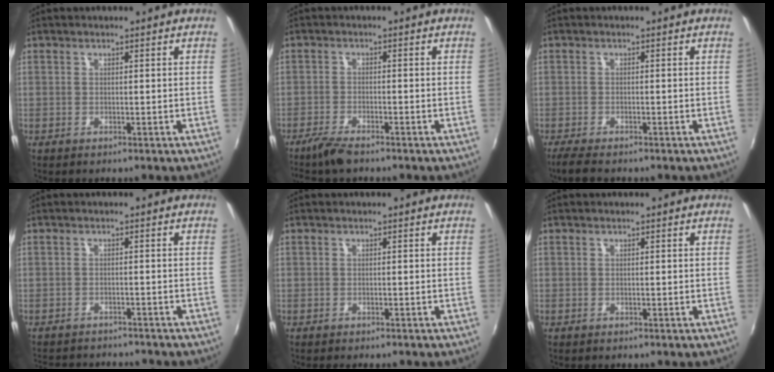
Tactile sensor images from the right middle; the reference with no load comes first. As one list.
[{"total": 4.4, "force": [-3.7, 0.8, 2.2], "torque": [-0.066, -0.010, -0.075]}, {"total": 4.4, "force": [-3.6, 0.8, 2.5], "torque": [-0.061, -0.019, -0.065]}, {"total": 9.0, "force": [-8.3, 2.2, 2.8], "torque": [-0.071, -0.013, -0.120]}, {"total": 1.6, "force": [-1.5, 0.5, 0.5], "torque": [-0.017, -0.006, -0.023]}, {"total": 0.0}]